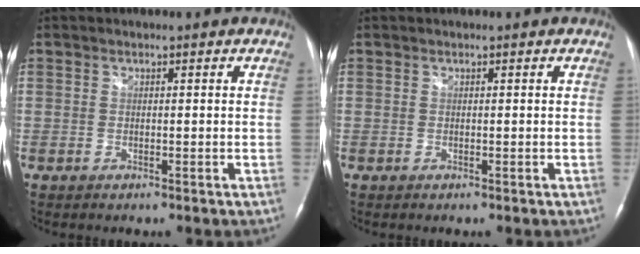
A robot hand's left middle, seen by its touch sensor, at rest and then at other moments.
{"total": 0.0}